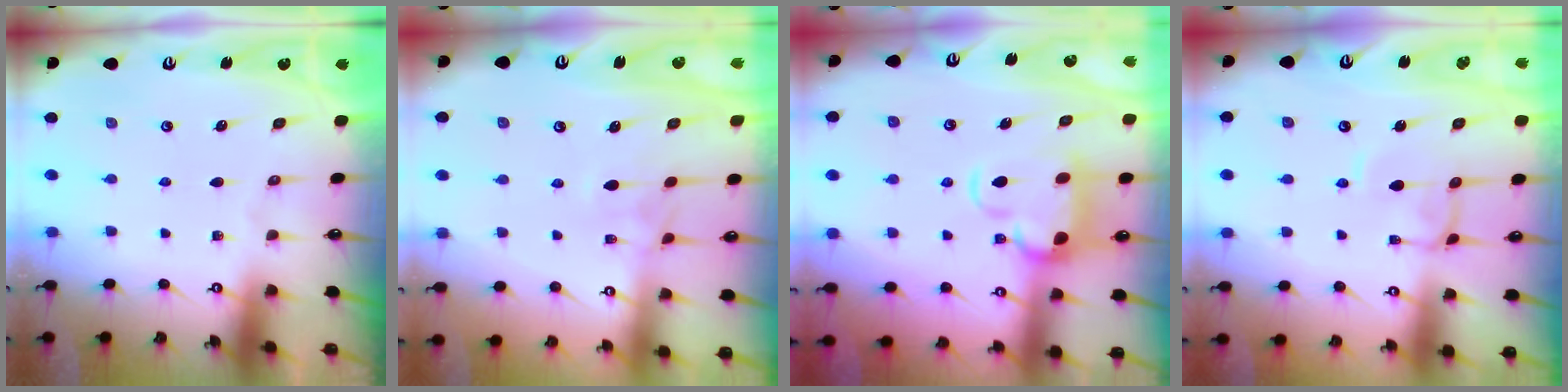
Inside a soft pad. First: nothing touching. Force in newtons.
{"total": 1.9, "press": 1.7, "slide": 0.7}
{"total": 5.7, "press": 5.5, "slide": 1.5}
{"total": 0.0}